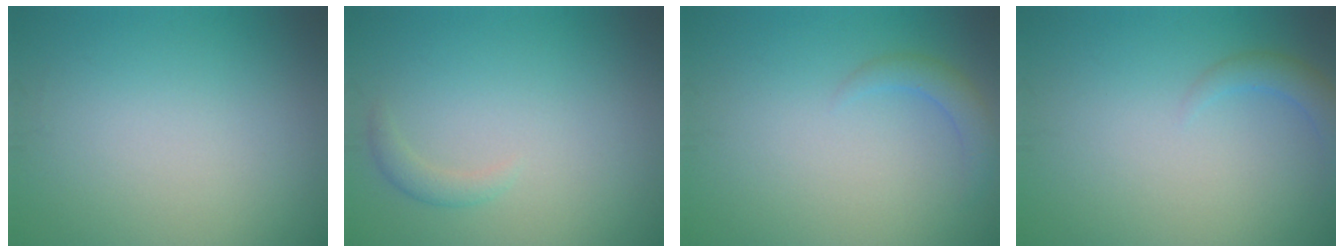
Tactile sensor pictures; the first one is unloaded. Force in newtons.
{"total": 1.1, "press": 1.1, "slide": 0.1}
{"total": 1.8, "press": 1.8, "slide": 0.2}
{"total": 2.0, "press": 1.9, "slide": 0.1}